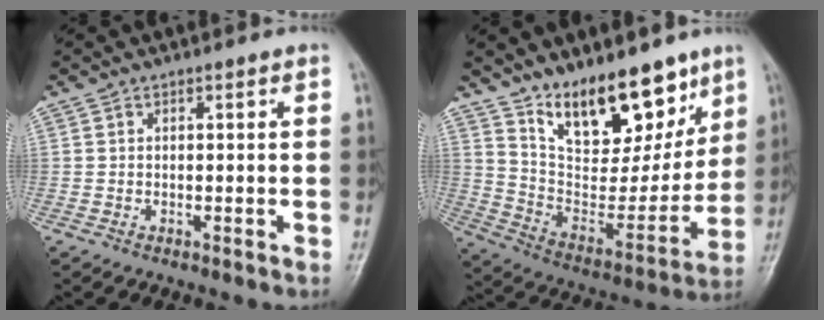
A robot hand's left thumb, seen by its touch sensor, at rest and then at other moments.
{"total": 19.1, "force": [12.9, 8.7, 11.1], "torque": [-0.113, -0.082, 0.227]}